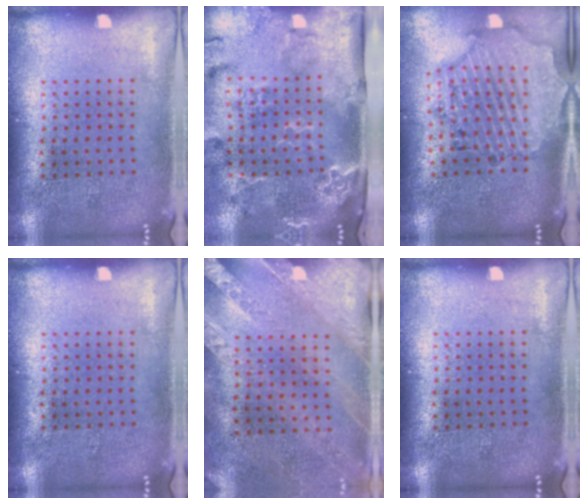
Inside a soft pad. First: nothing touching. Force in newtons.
{"total": 3.2, "press": 2.4, "slide": 2.1}
{"total": 1.9, "press": 1.8, "slide": 0.4}
{"total": 0.0}
{"total": 2.5, "press": 2.1, "slide": 1.4}
{"total": 0.0}